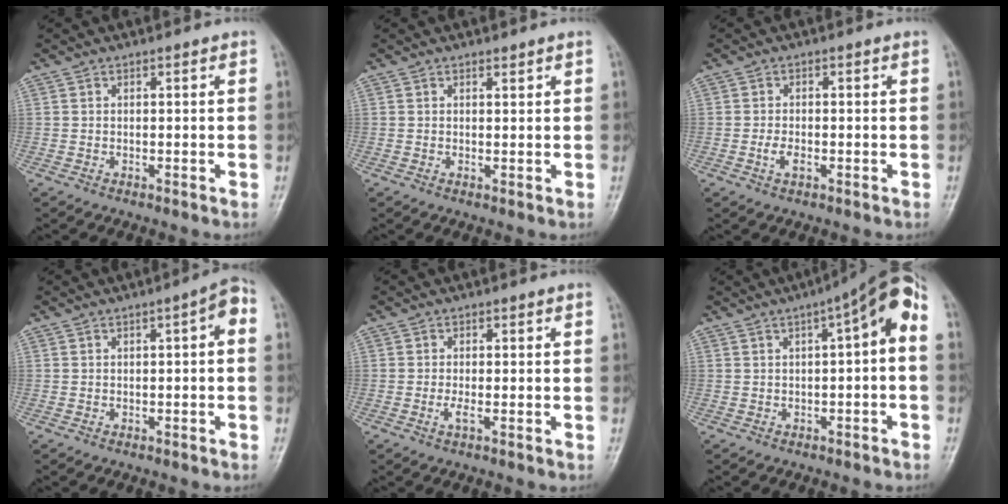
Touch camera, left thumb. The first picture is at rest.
{"total": 1.0, "force": [0.7, 0.5, 0.5], "torque": [-0.001, -0.003, 0.010]}
{"total": 2.5, "force": [-0.9, 1.4, 1.9], "torque": [-0.037, 0.006, -0.019]}
{"total": 3.4, "force": [-0.2, 1.2, 3.2], "torque": [-0.036, 0.026, -0.010]}
{"total": 1.7, "force": [-0.6, 0.5, 1.5], "torque": [-0.033, -0.003, -0.016]}
{"total": 8.3, "force": [0.6, 2.5, 7.8], "torque": [-0.105, 0.044, -0.001]}